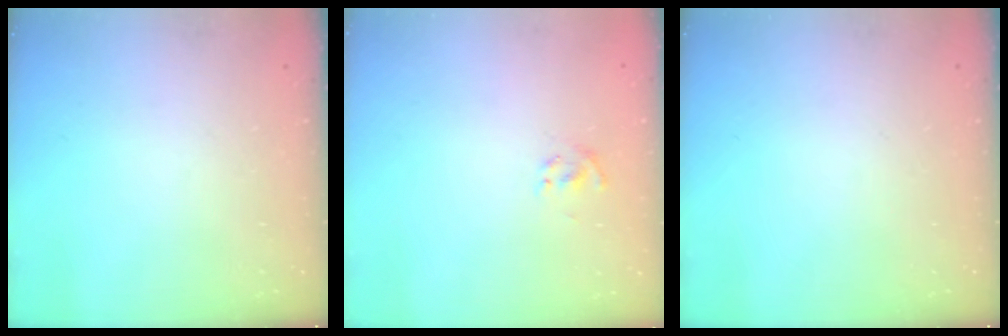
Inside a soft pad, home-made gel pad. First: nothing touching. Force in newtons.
{"total": 2.0, "press": 1.7, "slide": 0.9}
{"total": 0.0}